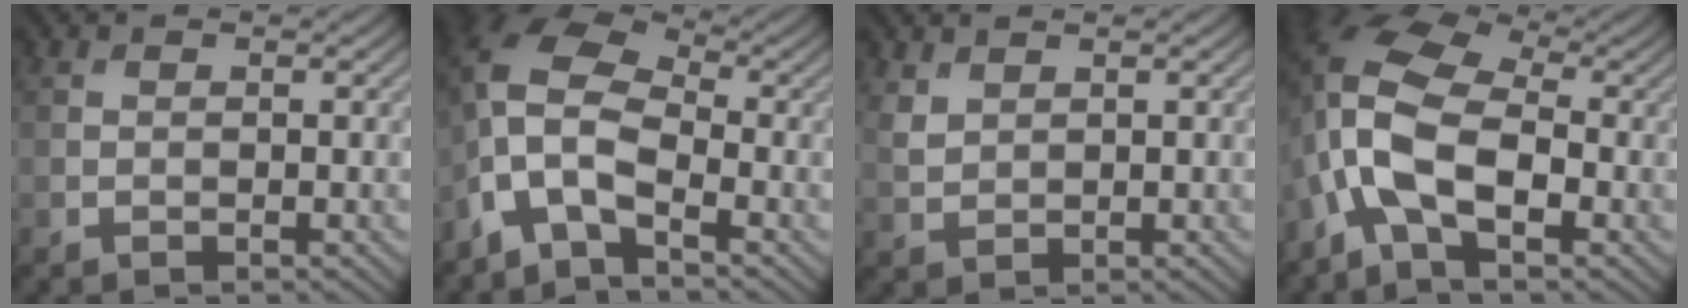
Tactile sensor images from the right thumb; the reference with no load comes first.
{"total": 8.5, "force": [-3.7, 4.4, 6.3], "torque": [-0.137, -0.001, -0.094]}
{"total": 2.1, "force": [1.5, 1.1, 0.9], "torque": [-0.030, -0.001, 0.036]}
{"total": 12.6, "force": [-2.4, 6.7, 10.4], "torque": [-0.236, 0.005, -0.064]}